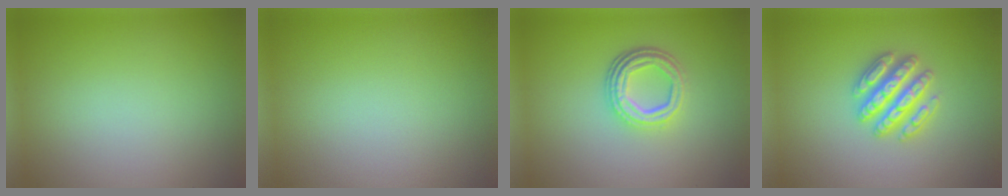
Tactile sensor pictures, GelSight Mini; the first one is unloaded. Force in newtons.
{"total": 0.0}
{"total": 4.4, "press": 3.3, "slide": 3.0}
{"total": 4.5, "press": 4.4, "slide": 0.8}